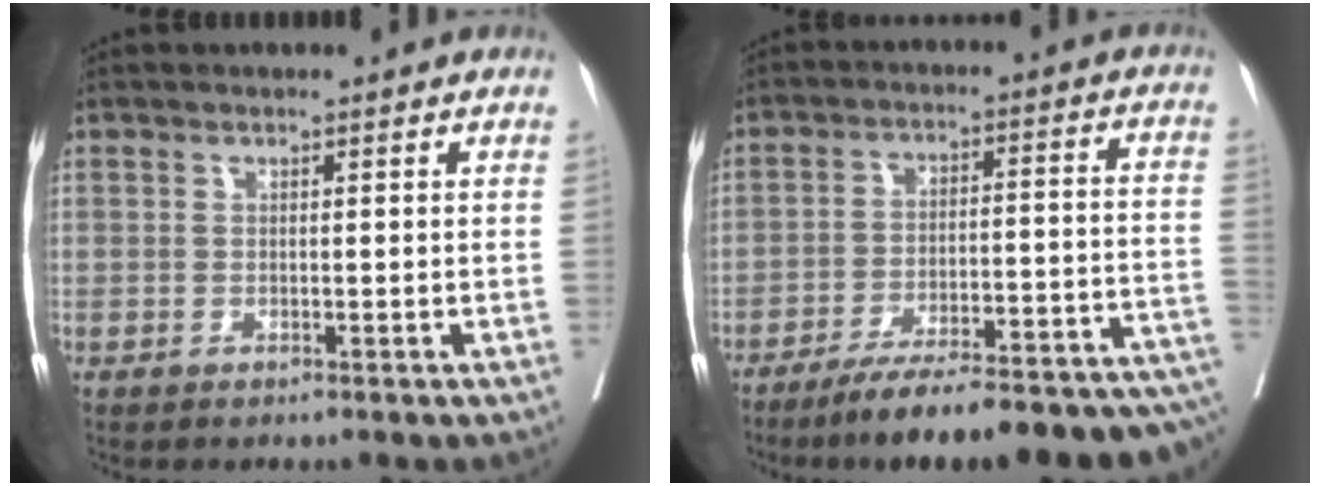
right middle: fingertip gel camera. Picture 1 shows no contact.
{"total": 22.1, "force": [-18.2, 2.5, 12.3], "torque": [-0.112, 0.013, -0.254]}